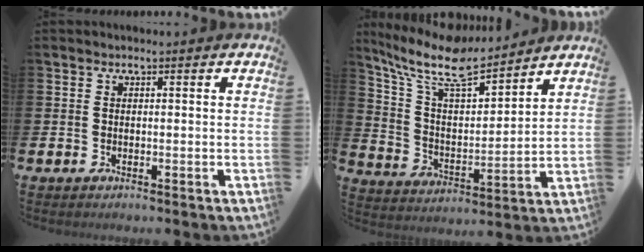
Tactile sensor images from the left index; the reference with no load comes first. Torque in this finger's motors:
{"motor_torque": [1.07, -1.07, 0.29, 0.21]}